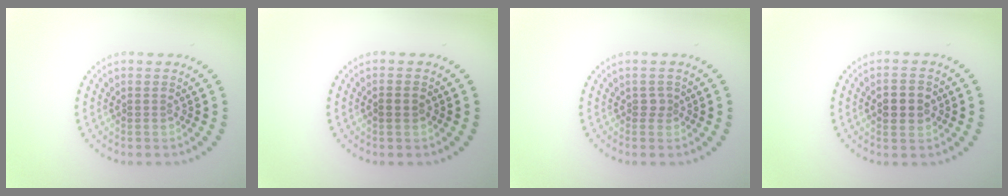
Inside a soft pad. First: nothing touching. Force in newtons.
{"total": 1.2, "press": 1.1, "slide": 0.4}
{"total": 1.0, "press": 0.7, "slide": 0.7}
{"total": 3.0, "press": 3.0, "slide": 0.1}